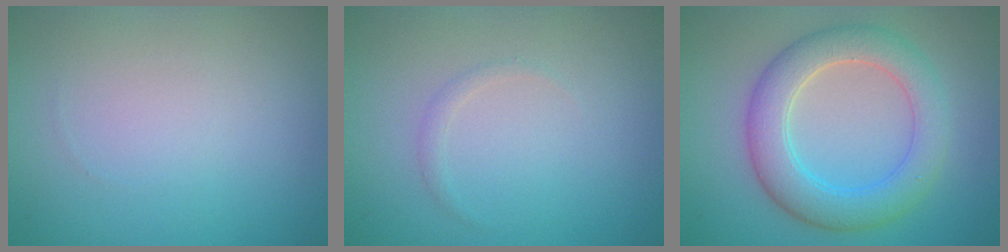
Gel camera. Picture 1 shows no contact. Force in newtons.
{"total": 0.6, "press": 0.6, "slide": 0.0}
{"total": 5.4, "press": 5.4, "slide": 0.2}